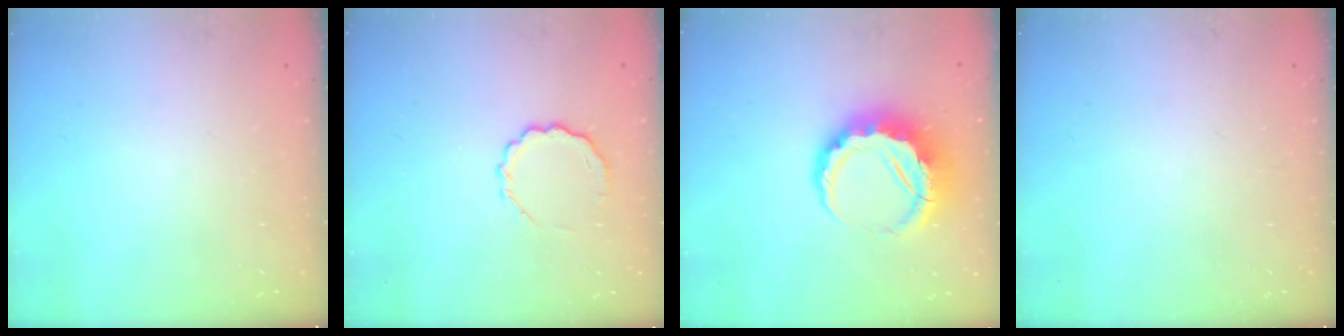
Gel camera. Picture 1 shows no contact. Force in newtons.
{"total": 6.6, "press": 6.5, "slide": 1.3}
{"total": 9.8, "press": 9.6, "slide": 2.1}
{"total": 0.0}